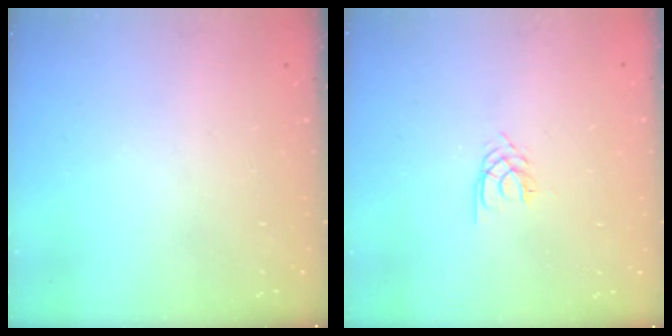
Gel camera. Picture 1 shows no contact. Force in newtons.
{"total": 1.9, "press": 1.9, "slide": 0.2}